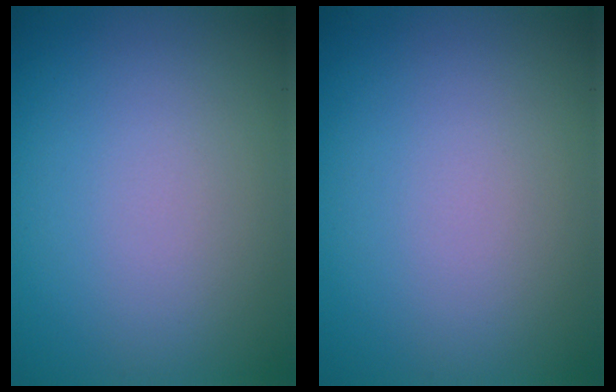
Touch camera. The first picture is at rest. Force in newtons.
{"total": 0.0}